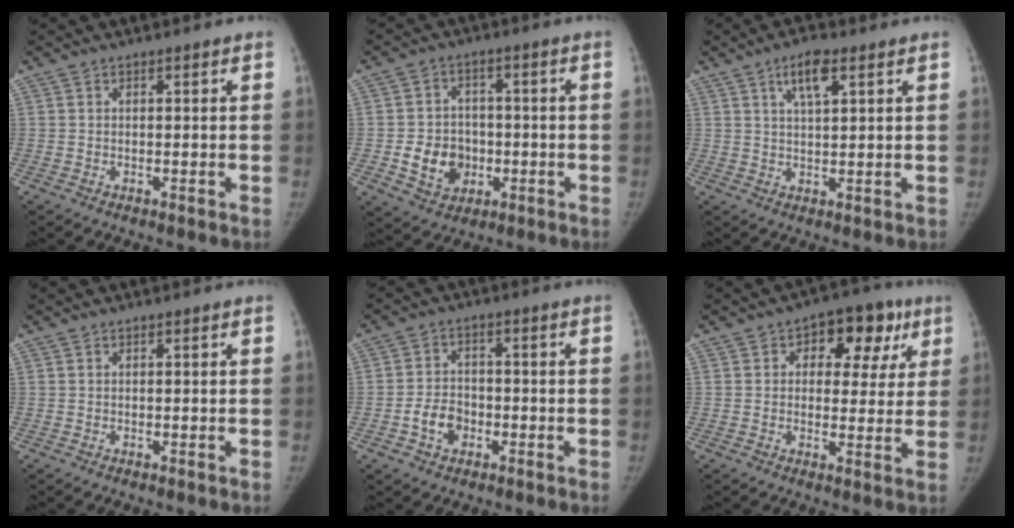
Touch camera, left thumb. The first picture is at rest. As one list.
[{"total": 9.1, "force": [-2.0, 7.6, 4.6], "torque": [-0.046, 0.012, -0.028]}, {"total": 5.9, "force": [3.0, 1.5, 4.9], "torque": [-0.087, -0.007, 0.051]}, {"total": 0.0}, {"total": 5.7, "force": [-2.2, 4.2, 3.3], "torque": [-0.043, 0.021, -0.040]}, {"total": 11.2, "force": [4.4, 7.2, 7.5], "torque": [-0.043, 0.005, 0.054]}]